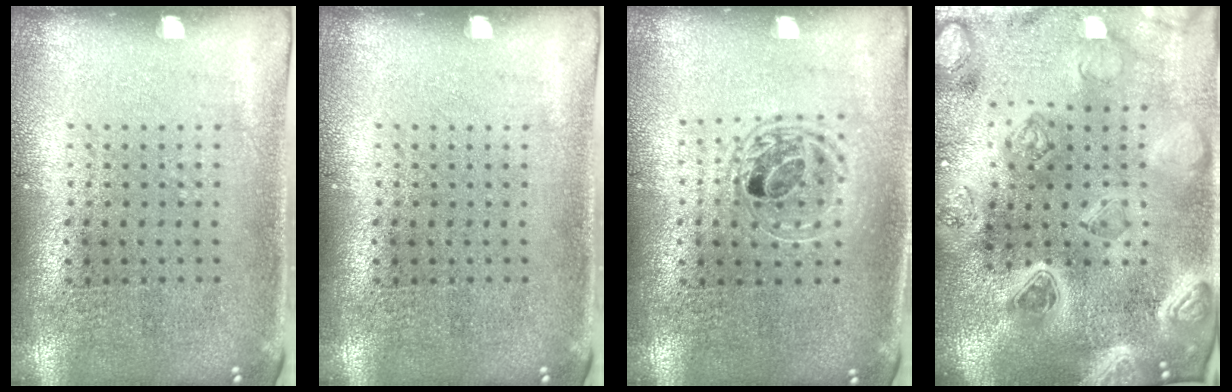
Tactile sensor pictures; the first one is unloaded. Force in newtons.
{"total": 0.0}
{"total": 1.6, "press": 1.3, "slide": 0.8}
{"total": 5.1, "press": 4.3, "slide": 2.8}